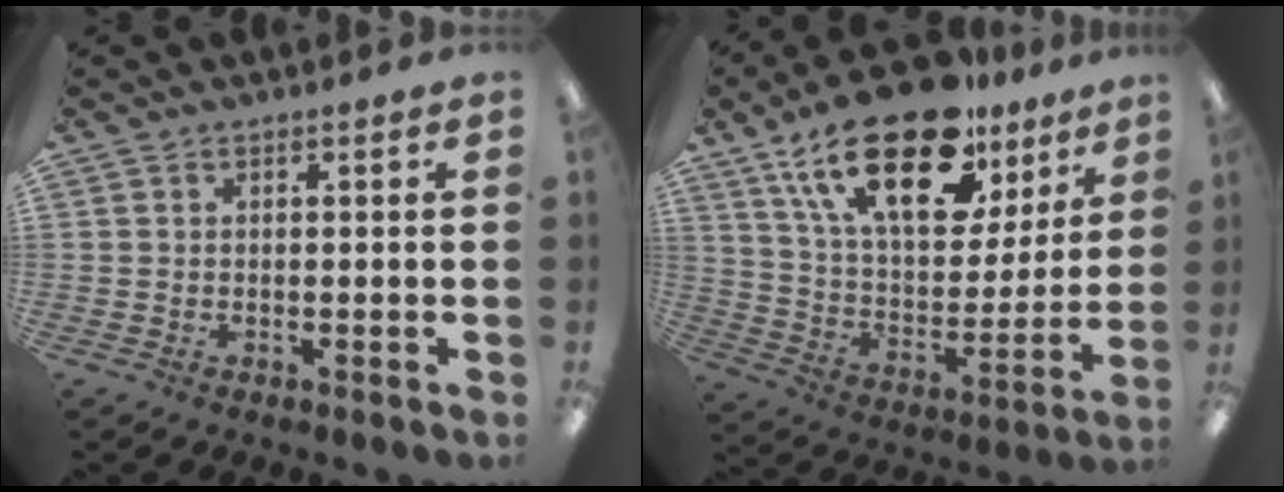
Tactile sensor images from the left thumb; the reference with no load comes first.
{"total": 25.2, "force": [15.9, 11.2, 16.0], "torque": [-0.289, -0.084, 0.273]}